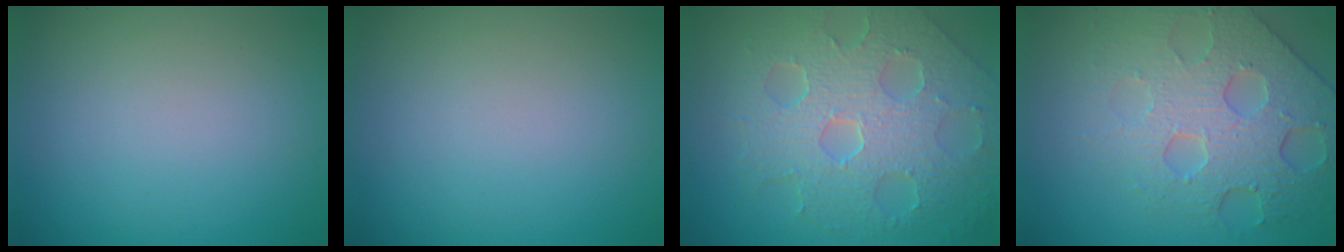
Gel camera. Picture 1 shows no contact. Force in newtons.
{"total": 0.0}
{"total": 8.5, "press": 5.8, "slide": 6.2}
{"total": 6.1, "press": 5.0, "slide": 3.5}